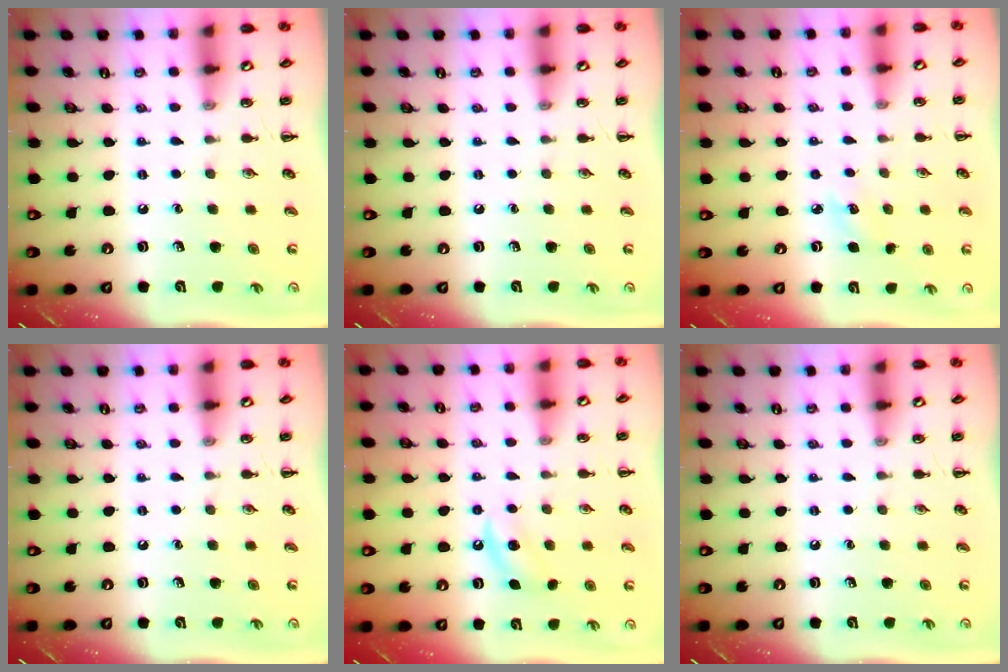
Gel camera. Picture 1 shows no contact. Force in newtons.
{"total": 0.0}
{"total": 4.2, "press": 4.0, "slide": 1.1}
{"total": 0.0}
{"total": 6.3, "press": 6.1, "slide": 1.8}
{"total": 0.0}